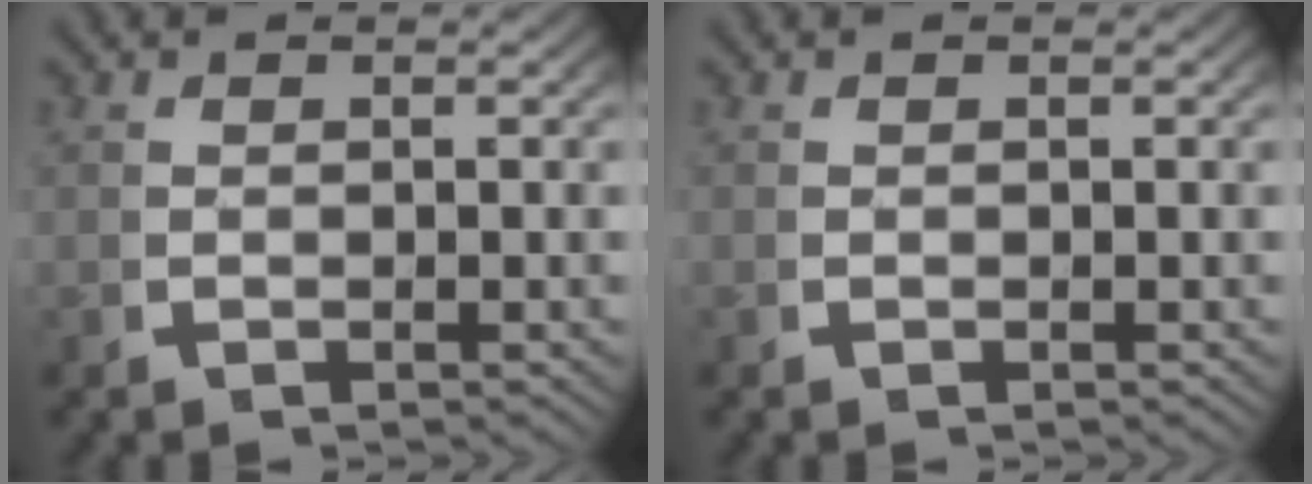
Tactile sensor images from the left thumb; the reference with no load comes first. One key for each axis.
{"total": 0.0}